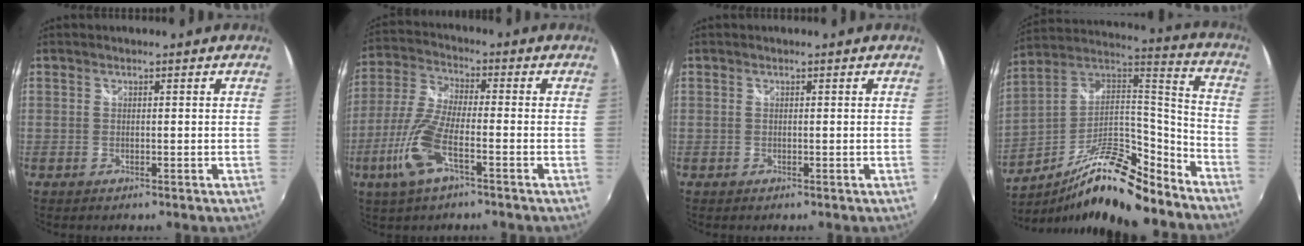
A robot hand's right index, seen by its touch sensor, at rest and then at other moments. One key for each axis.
{"total": 11.5, "fx": -5.1, "fy": 3.1, "fz": 9.9, "tx": -0.226, "ty": -0.006, "tz": -0.105}
{"total": 0.0}
{"total": 21.1, "fx": -14.3, "fy": 6.4, "fz": 14.2, "tx": -0.247, "ty": 0.003, "tz": -0.246}